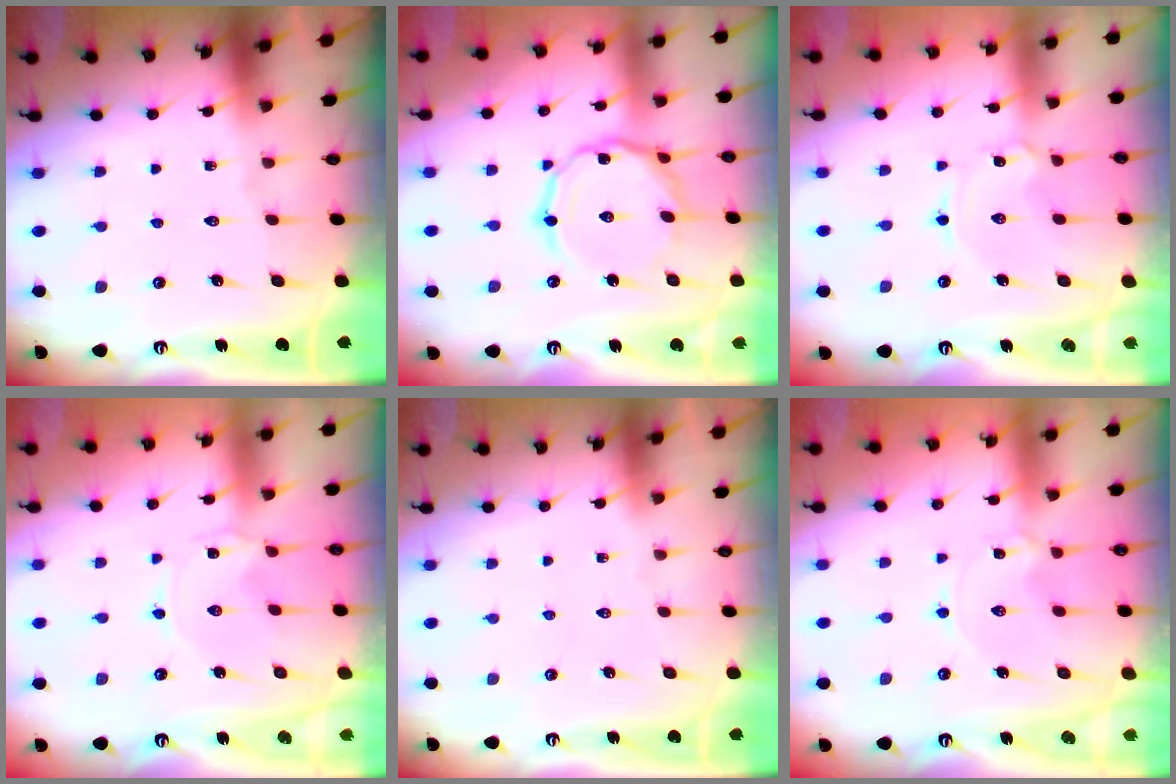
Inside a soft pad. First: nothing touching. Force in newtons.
{"total": 9.3, "press": 9.3, "slide": 0.7}
{"total": 1.6, "press": 1.6, "slide": 0.2}
{"total": 0.0}
{"total": 0.0}
{"total": 1.4, "press": 1.4, "slide": 0.1}